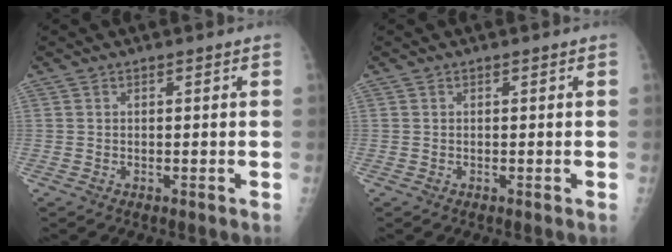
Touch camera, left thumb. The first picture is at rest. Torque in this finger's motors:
{"motor_torque": [0.00, 0.01, 0.00, 0.00, 0.00]}